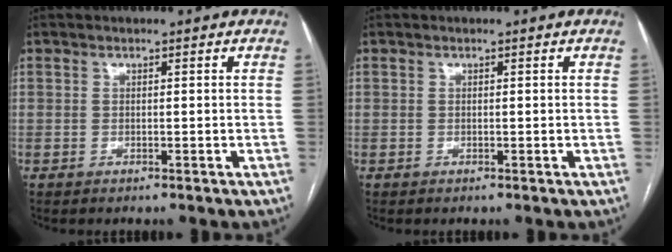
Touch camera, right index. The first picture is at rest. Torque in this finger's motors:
{"motor_torque": [0.01, 0.01, 0.00, 0.00]}